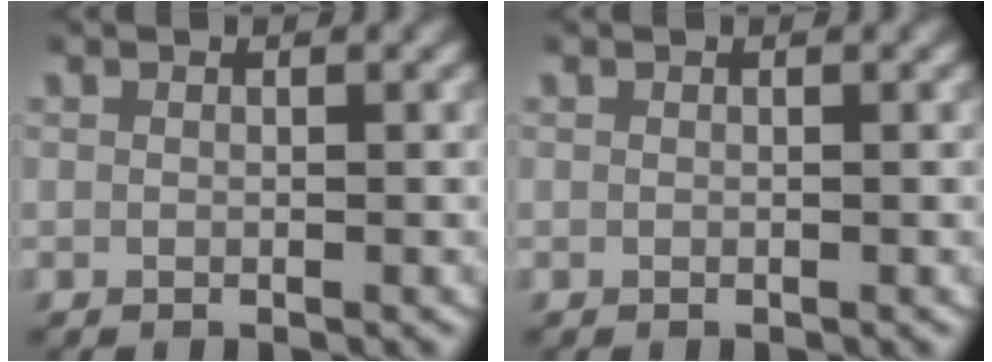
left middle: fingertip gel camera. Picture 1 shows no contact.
{"total": 0.0}